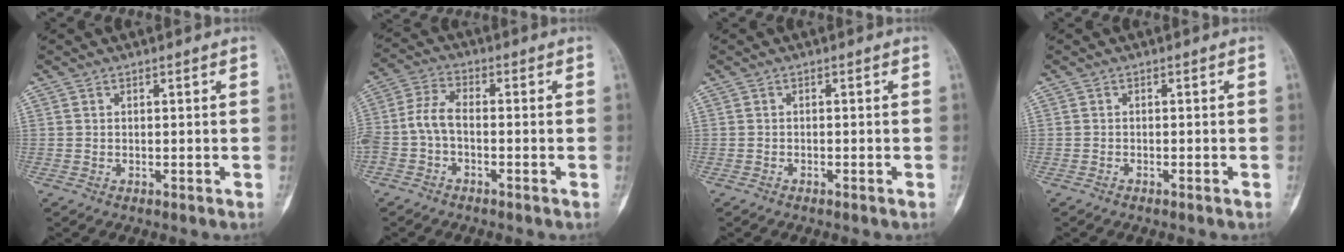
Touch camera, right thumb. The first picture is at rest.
{"total": 6.1, "force": [-1.6, 3.2, 4.9], "torque": [-0.114, 0.023, -0.041]}
{"total": 0.6, "force": [-0.5, 0.0, 0.3], "torque": [-0.011, 0.002, -0.006]}
{"total": 0.6, "force": [-0.5, 0.0, 0.3], "torque": [-0.012, 0.002, -0.006]}